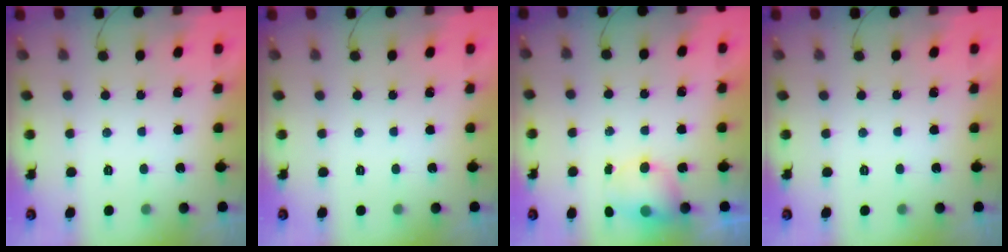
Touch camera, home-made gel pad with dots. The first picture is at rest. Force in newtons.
{"total": 0.0}
{"total": 5.2, "press": 5.2, "slide": 0.5}
{"total": 0.0}